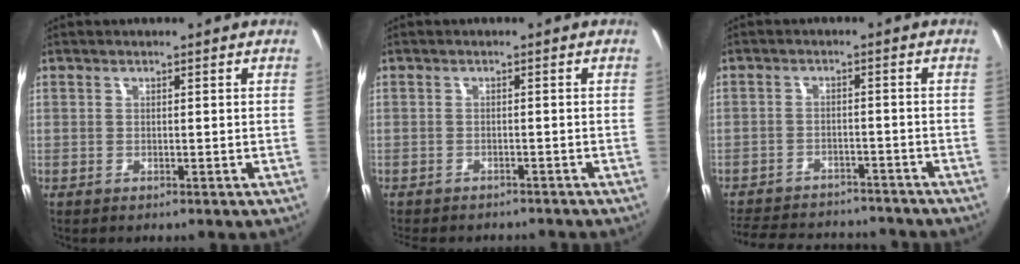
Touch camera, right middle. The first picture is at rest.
{"total": 5.3, "force": [-4.8, 1.4, 1.8], "torque": [-0.048, -0.015, -0.068]}
{"total": 16.6, "force": [-14.3, 6.1, 5.9], "torque": [-0.144, 0.020, -0.196]}